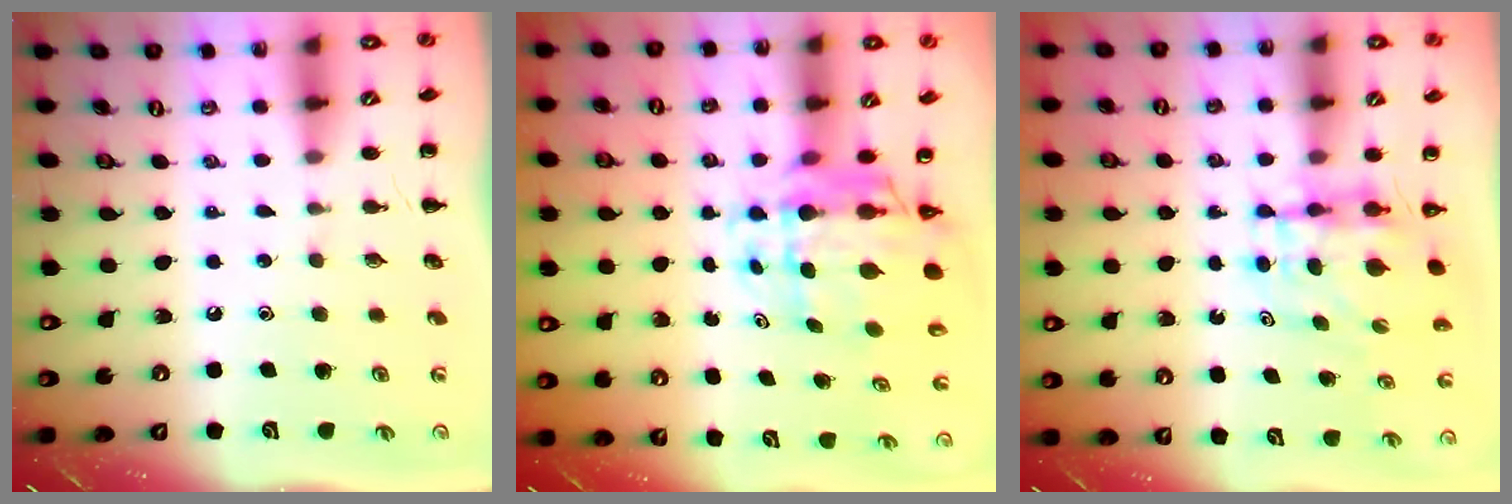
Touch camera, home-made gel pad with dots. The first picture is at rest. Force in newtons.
{"total": 8.3, "press": 7.8, "slide": 2.7}
{"total": 5.3, "press": 5.3, "slide": 0.7}